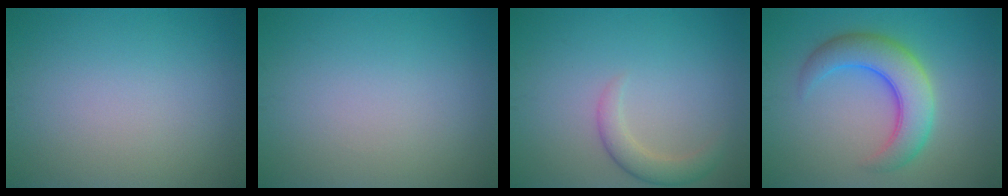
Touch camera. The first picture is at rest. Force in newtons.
{"total": 0.0}
{"total": 2.4, "press": 2.4, "slide": 0.3}
{"total": 6.2, "press": 6.2, "slide": 0.2}